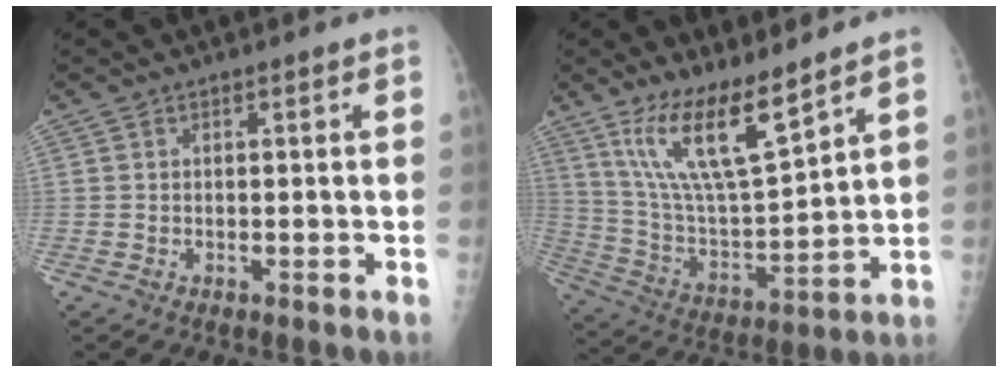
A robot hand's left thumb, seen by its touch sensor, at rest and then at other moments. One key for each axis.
{"total": 14.8, "fx": 10.2, "fy": 3.4, "fz": 10.2, "tx": -0.174, "ty": -0.065, "tz": 0.207}